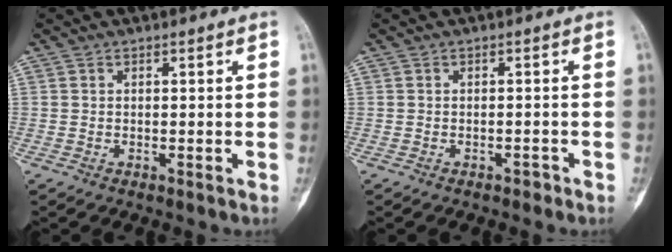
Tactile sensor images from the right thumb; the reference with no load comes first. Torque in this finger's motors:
{"motor_torque": [0.45, 0.31, 0.16, -0.04, 0.05]}